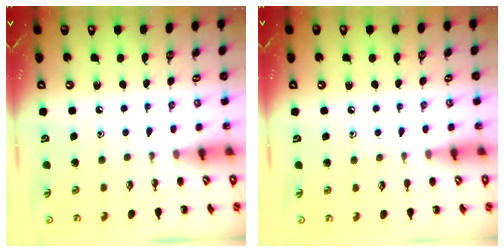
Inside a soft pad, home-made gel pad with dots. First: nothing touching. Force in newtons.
{"total": 3.8, "press": 3.6, "slide": 1.0}